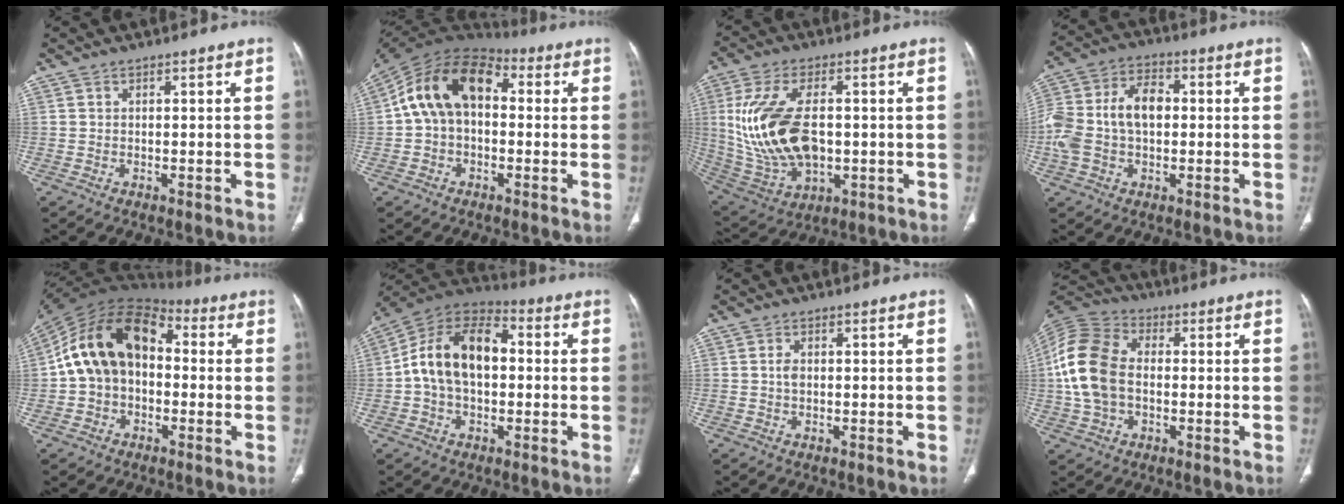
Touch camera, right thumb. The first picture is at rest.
{"total": 14.6, "force": [1.3, 9.9, 10.7], "torque": [-0.177, 0.044, 0.009]}
{"total": 19.1, "force": [0.5, 10.6, 15.8], "torque": [-0.320, -0.008, 0.026]}
{"total": 14.1, "force": [-0.1, 9.1, 10.7], "torque": [-0.223, 0.039, -0.005]}
{"total": 16.4, "force": [0.6, 11.5, 11.6], "torque": [-0.187, 0.044, -0.001]}
{"total": 16.0, "force": [0.6, 10.3, 12.2], "torque": [-0.201, 0.040, 0.001]}
{"total": 1.5, "force": [0.0, 1.0, 1.2], "torque": [-0.024, 0.001, -0.003]}
{"total": 14.5, "force": [-0.3, 10.0, 10.5], "torque": [-0.221, 0.027, -0.010]}